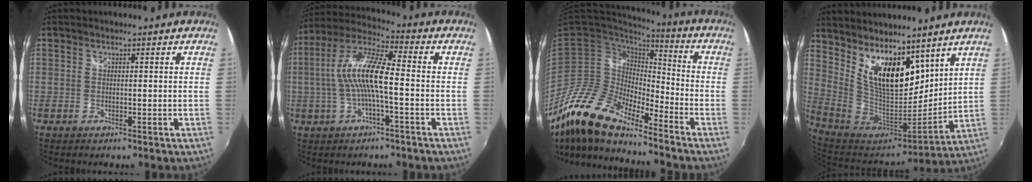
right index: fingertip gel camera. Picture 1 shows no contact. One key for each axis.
{"total": 11.9, "fx": -1.2, "fy": 2.4, "fz": 11.6, "tx": -0.231, "ty": 0.013, "tz": -0.025}
{"total": 16.5, "fx": -13.1, "fy": 4.0, "fz": 9.1, "tx": -0.160, "ty": -0.022, "tz": -0.259}
{"total": 15.9, "fx": 8.5, "fy": 7.5, "fz": 11.2, "tx": -0.203, "ty": -0.005, "tz": 0.166}